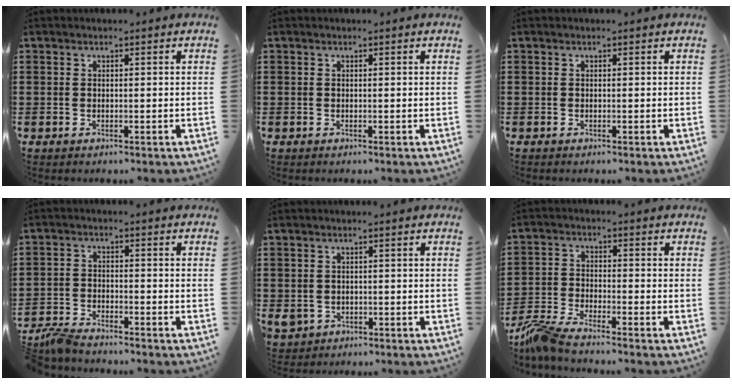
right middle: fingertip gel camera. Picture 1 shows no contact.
{"total": 0.0}
{"total": 0.0}
{"total": 3.6, "force": [-3.5, 0.5, 1.0], "torque": [-0.039, -0.002, -0.077]}
{"total": 1.5, "force": [-0.5, 1.3, 0.6], "torque": [-0.033, -0.004, -0.016]}
{"total": 5.1, "force": [-4.6, 0.3, 2.2], "torque": [-0.079, -0.021, -0.098]}